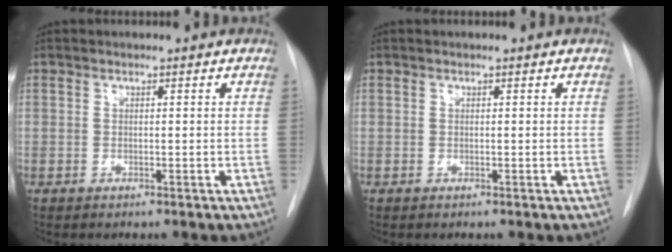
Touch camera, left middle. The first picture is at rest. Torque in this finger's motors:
{"motor_torque": [-0.18, 0.18, -0.10, 0.00]}